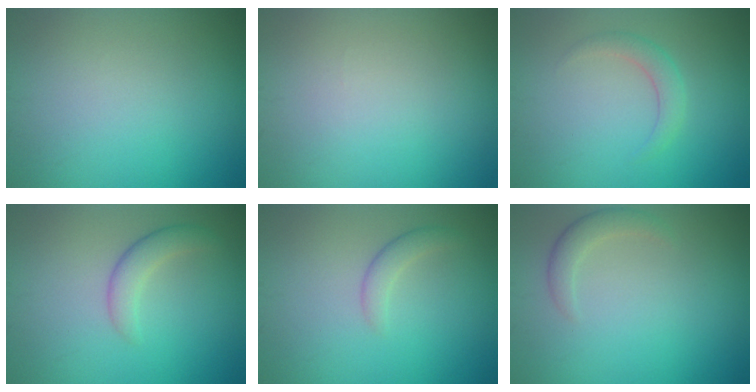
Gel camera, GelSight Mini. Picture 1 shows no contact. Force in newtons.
{"total": 0.0}
{"total": 1.8, "press": 1.8, "slide": 0.0}
{"total": 2.3, "press": 2.3, "slide": 0.1}
{"total": 1.6, "press": 1.6, "slide": 0.0}
{"total": 1.8, "press": 1.8, "slide": 0.0}